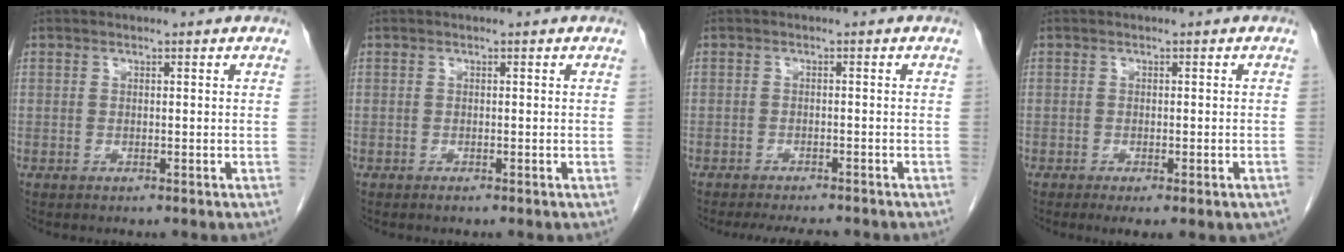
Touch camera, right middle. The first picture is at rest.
{"total": 0.7, "force": [0.7, 0.1, 0.1], "torque": [-0.005, 0.000, 0.012]}
{"total": 6.6, "force": [-5.8, 1.5, 2.6], "torque": [-0.033, -0.008, -0.080]}
{"total": 5.5, "force": [-3.8, 1.5, 3.7], "torque": [-0.039, -0.009, -0.050]}